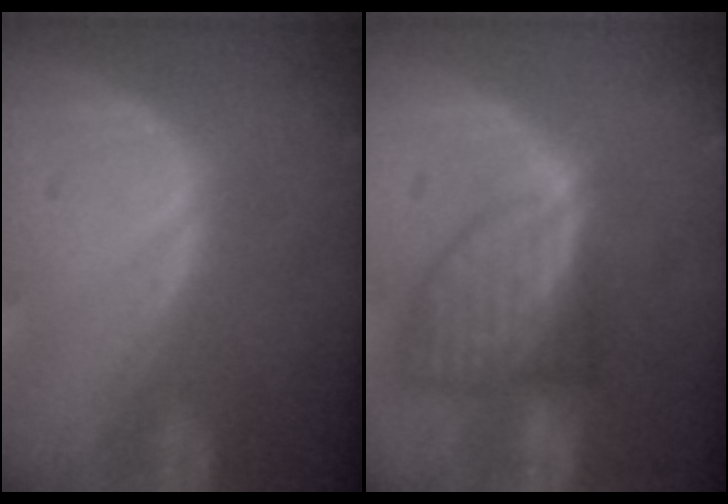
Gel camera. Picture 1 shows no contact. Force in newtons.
{"total": 7.5, "press": 6.8, "slide": 3.1}